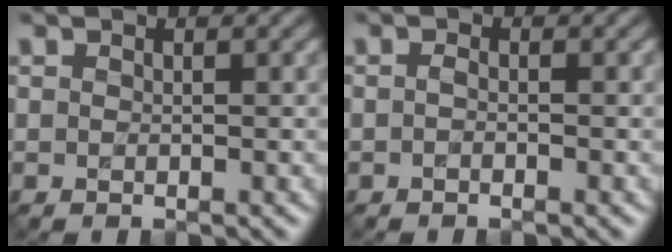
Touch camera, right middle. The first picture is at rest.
{"total": 0.7, "force": [-0.4, 0.2, 0.5], "torque": [-0.013, -0.001, -0.009]}